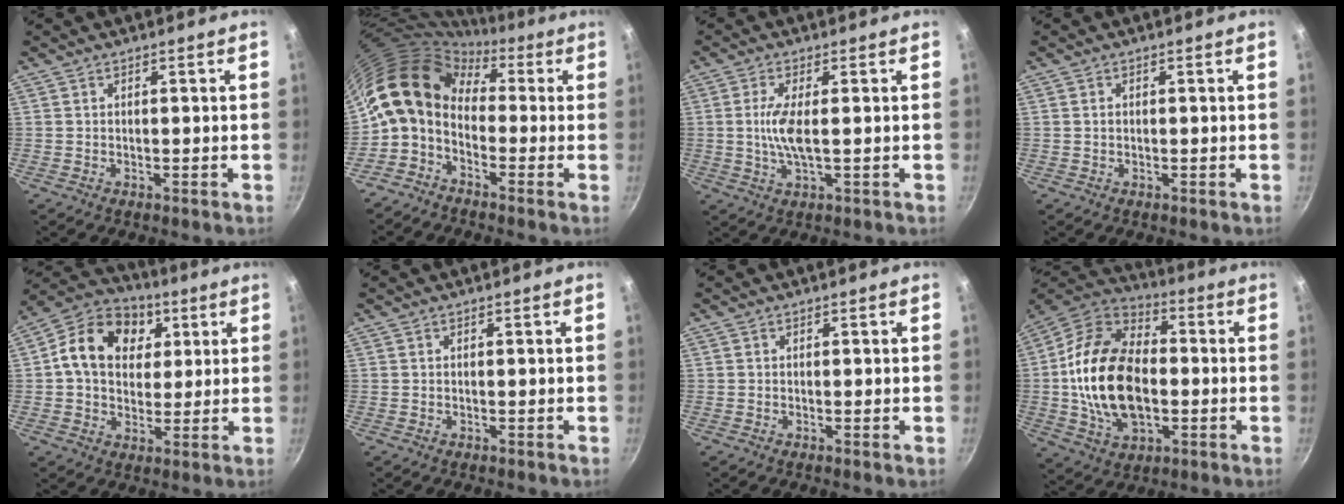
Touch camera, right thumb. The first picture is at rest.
{"total": 12.7, "force": [0.9, 9.1, 8.8], "torque": [-0.152, 0.033, -0.008]}
{"total": 5.7, "force": [0.2, 1.5, 5.5], "torque": [-0.126, -0.001, 0.002]}
{"total": 0.7, "force": [0.1, 0.6, 0.4], "torque": [-0.006, 0.004, 0.002]}
{"total": 15.6, "force": [4.1, 12.1, 9.0], "torque": [-0.137, 0.010, 0.052]}
{"total": 0.0}
{"total": 0.0}
{"total": 21.9, "force": [-1.3, 13.8, 16.9], "torque": [-0.293, 0.025, -0.027]}